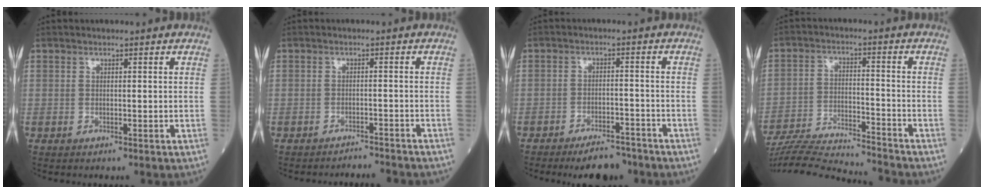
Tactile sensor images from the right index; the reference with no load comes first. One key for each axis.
{"total": 4.5, "fx": -4.5, "fy": -0.3, "fz": 0.2, "tx": 0.002, "ty": -0.007, "tz": -0.058}
{"total": 6.1, "fx": -5.0, "fy": 2.0, "fz": 2.8, "tx": -0.039, "ty": 0.000, "tz": -0.079}
{"total": 15.6, "fx": -15.2, "fy": 0.0, "fz": 3.7, "tx": -0.066, "ty": 0.000, "tz": -0.244}